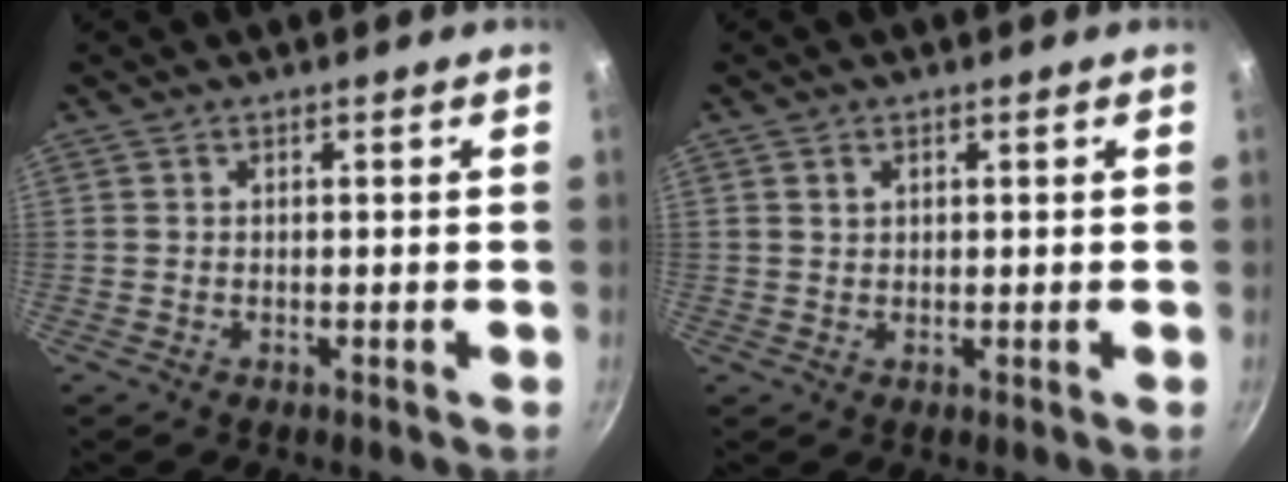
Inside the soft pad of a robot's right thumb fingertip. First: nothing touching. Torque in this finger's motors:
{"motor_torque": [-0.68, 0.07, -0.28, 0.23, 0.07]}